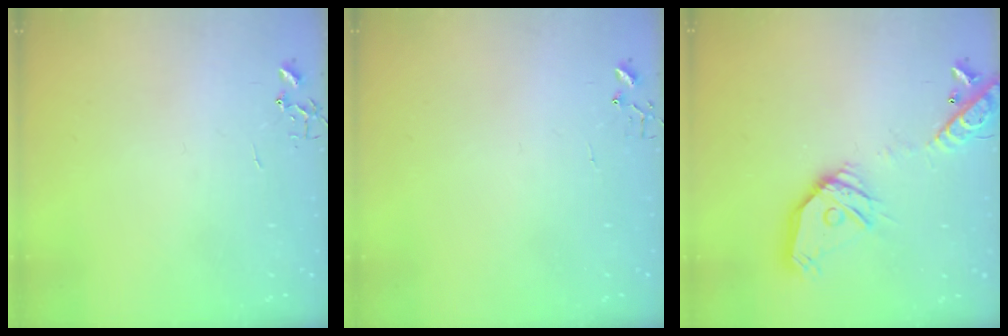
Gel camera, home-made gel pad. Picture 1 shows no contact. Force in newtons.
{"total": 3.8, "press": 3.8, "slide": 0.5}
{"total": 18.8, "press": 18.6, "slide": 3.0}